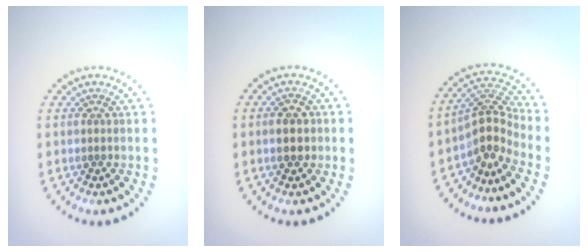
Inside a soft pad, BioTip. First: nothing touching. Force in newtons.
{"total": 2.4, "press": 2.4, "slide": 0.1}
{"total": 3.6, "press": 2.6, "slide": 2.4}